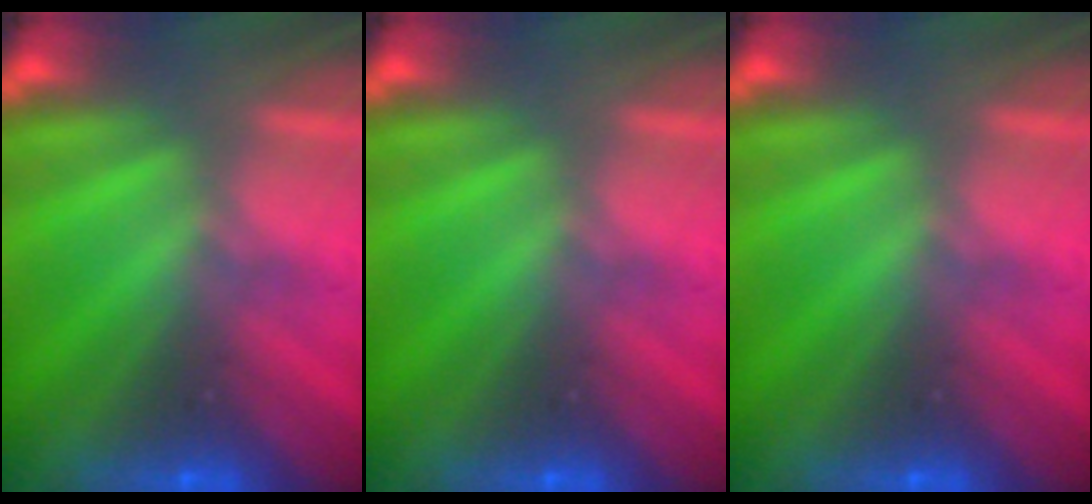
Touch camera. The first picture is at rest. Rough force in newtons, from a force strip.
{"total": 0.0}
{"total": 0.0}